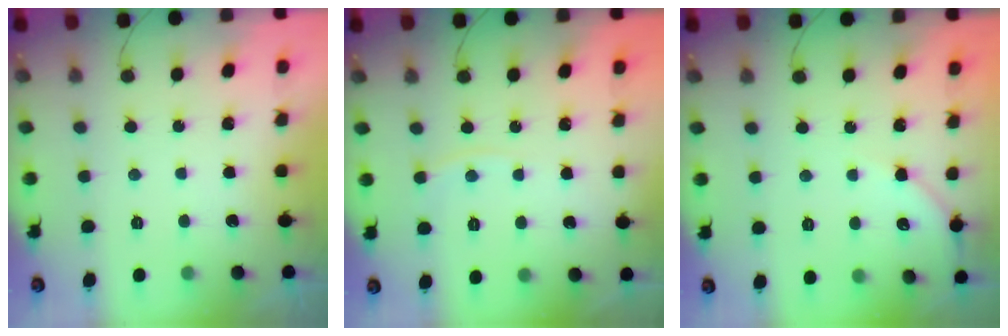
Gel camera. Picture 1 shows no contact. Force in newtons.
{"total": 2.9, "press": 2.8, "slide": 0.4}
{"total": 4.3, "press": 4.3, "slide": 0.6}